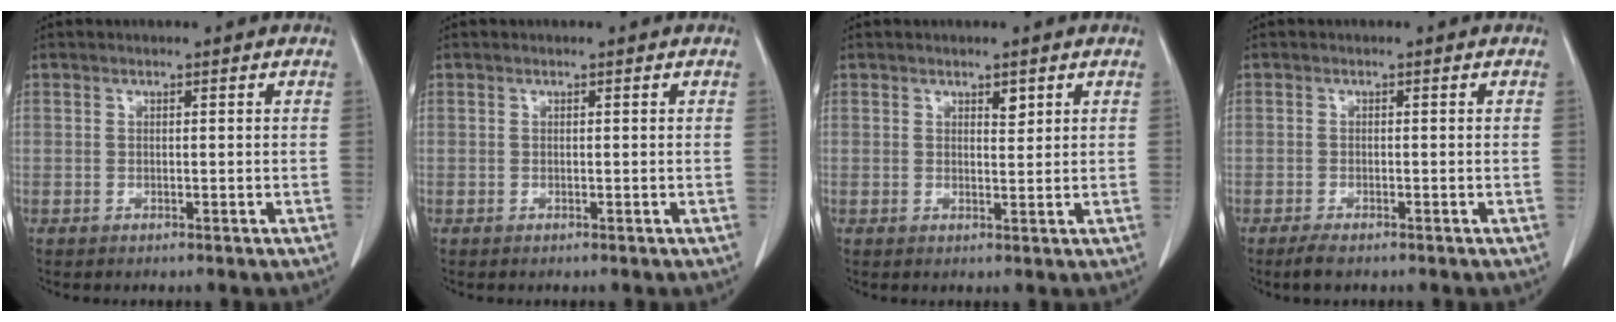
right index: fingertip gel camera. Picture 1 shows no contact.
{"total": 0.0}
{"total": 1.4, "force": [0.9, 0.6, 0.9], "torque": [-0.014, -0.004, 0.015]}
{"total": 2.2, "force": [-1.7, 0.4, 1.4], "torque": [-0.034, -0.008, -0.027]}